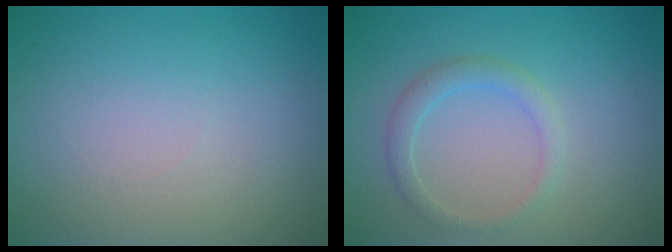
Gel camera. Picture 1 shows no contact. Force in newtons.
{"total": 1.9, "press": 1.9, "slide": 0.1}